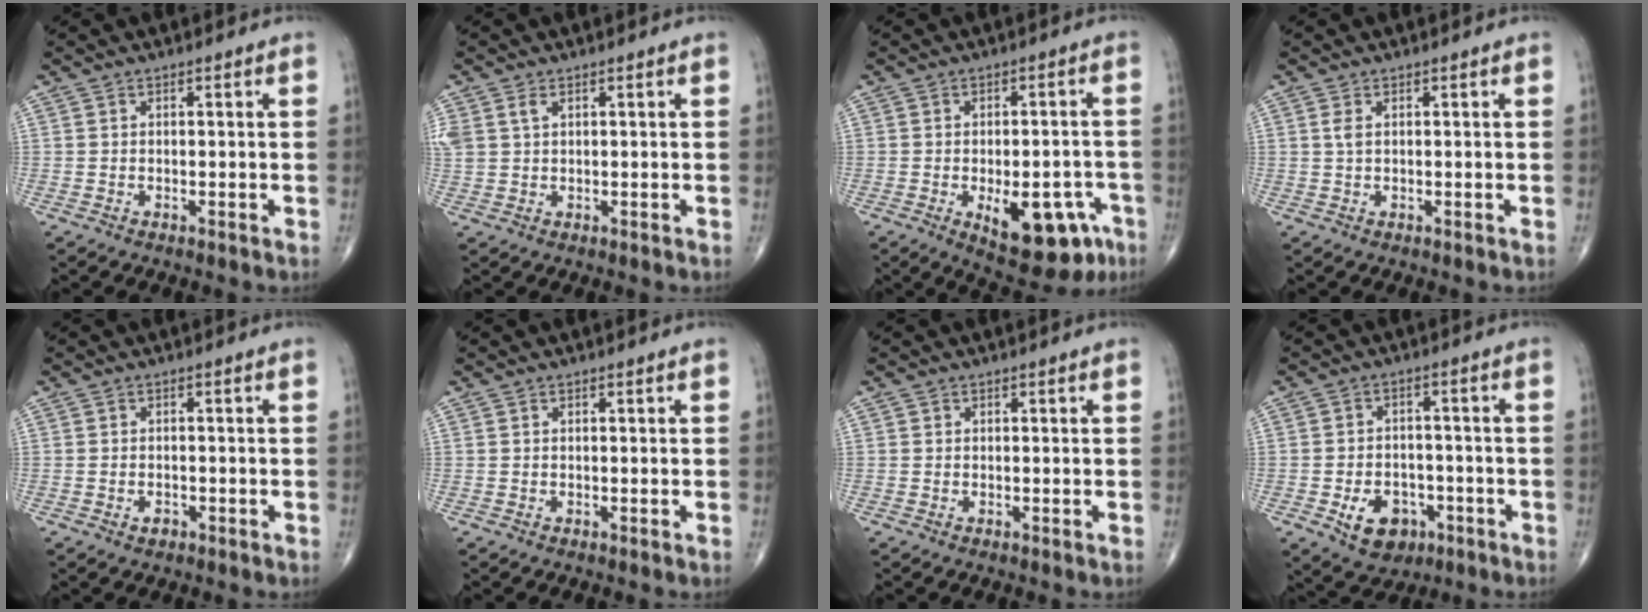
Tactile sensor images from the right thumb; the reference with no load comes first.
{"total": 4.0, "force": [1.5, 2.5, 2.7], "torque": [-0.080, 0.014, 0.040]}
{"total": 14.2, "force": [-5.9, 6.8, 11.0], "torque": [-0.120, 0.021, -0.067]}
{"total": 1.3, "force": [0.4, 0.6, 1.1], "torque": [-0.028, 0.005, 0.011]}
{"total": 1.4, "force": [-0.7, 1.0, 0.7], "torque": [-0.007, 0.004, -0.010]}
{"total": 0.0}
{"total": 0.0}
{"total": 8.4, "force": [-3.5, 6.1, 4.6], "torque": [-0.046, 0.022, -0.046]}